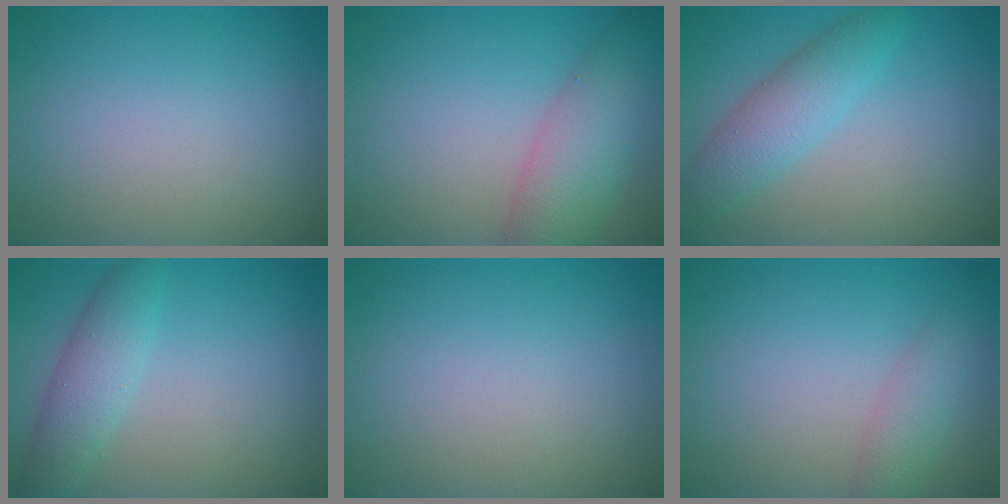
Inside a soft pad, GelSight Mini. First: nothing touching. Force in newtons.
{"total": 5.6, "press": 5.6, "slide": 0.3}
{"total": 3.9, "press": 3.9, "slide": 0.0}
{"total": 3.5, "press": 3.5, "slide": 0.1}
{"total": 0.0}
{"total": 2.5, "press": 2.5, "slide": 0.1}